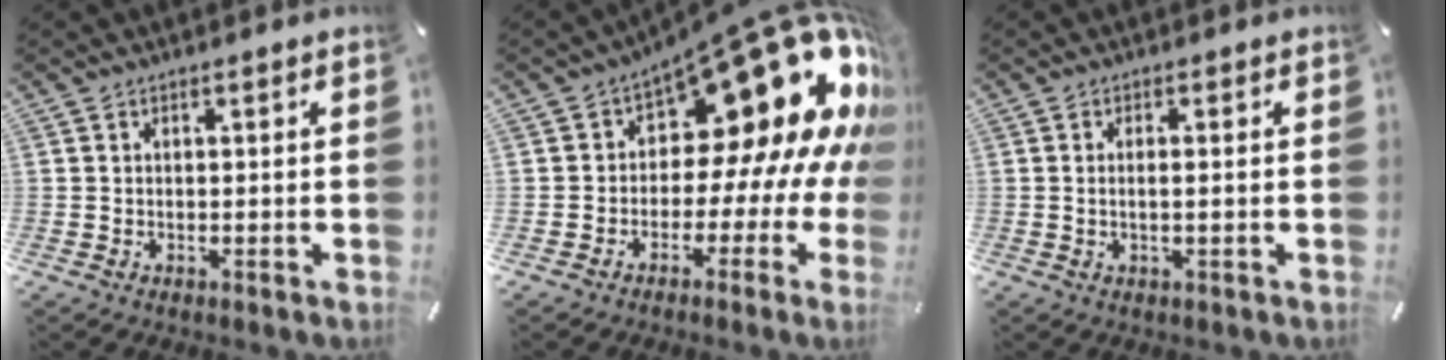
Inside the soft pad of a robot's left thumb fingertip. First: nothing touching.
{"total": 23.5, "force": [10.0, 11.3, 17.9], "torque": [-0.256, -0.084, 0.180]}
{"total": 1.7, "force": [-0.1, -0.1, 1.7], "torque": [-0.033, -0.006, -0.001]}